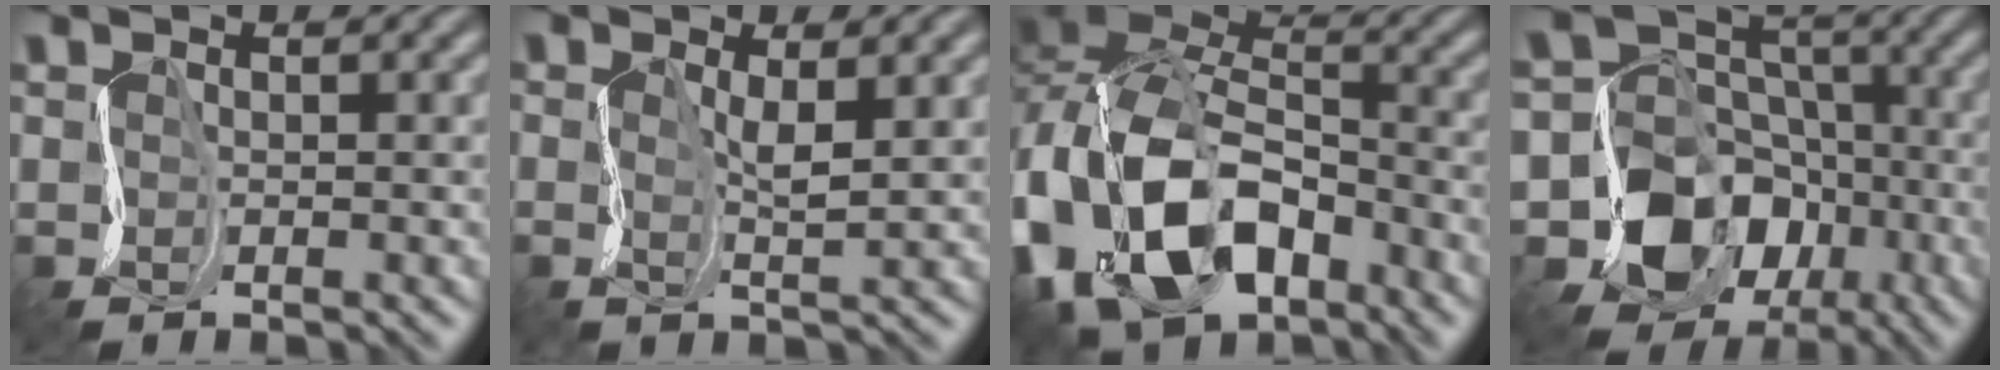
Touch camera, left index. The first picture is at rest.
{"total": 1.2, "force": [-0.1, 0.0, 1.2], "torque": [-0.035, 0.000, -0.005]}
{"total": 12.9, "force": [-6.5, 8.0, 7.7], "torque": [-0.173, -0.005, -0.137]}
{"total": 11.1, "force": [-5.6, 9.0, 3.3], "torque": [-0.059, -0.001, -0.113]}